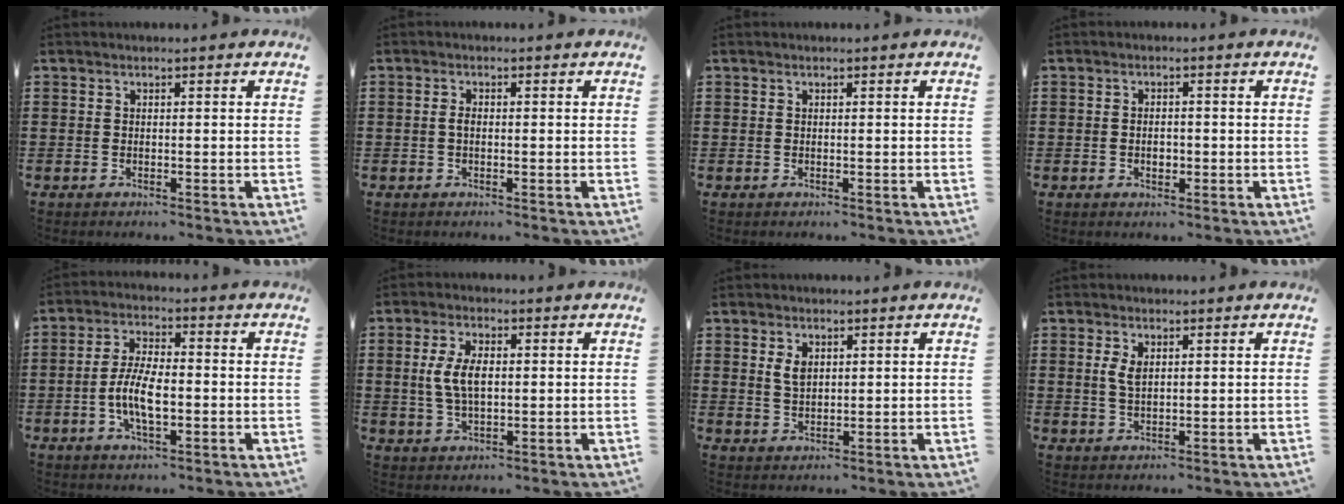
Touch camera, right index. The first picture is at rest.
{"total": 1.4, "force": [-0.2, 0.7, 1.2], "torque": [-0.031, -0.001, -0.006]}
{"total": 0.0}
{"total": 2.1, "force": [-0.4, 1.1, 1.8], "torque": [-0.032, 0.004, -0.007]}
{"total": 5.9, "force": [-1.1, 2.4, 5.3], "torque": [-0.111, -0.001, -0.024]}
{"total": 6.0, "force": [0.6, 3.0, 5.2], "torque": [-0.119, 0.006, 0.003]}
{"total": 2.8, "force": [1.2, 1.7, 1.9], "torque": [-0.043, 0.005, 0.022]}
{"total": 2.9, "force": [0.9, 1.5, 2.4], "torque": [-0.052, 0.007, 0.015]}